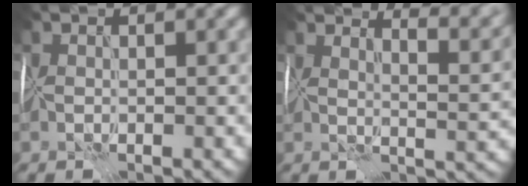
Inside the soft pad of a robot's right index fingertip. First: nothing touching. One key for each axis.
{"total": 9.8, "fx": 8.0, "fy": 2.3, "fz": 5.1, "tx": -0.055, "ty": 0.024, "tz": 0.081}